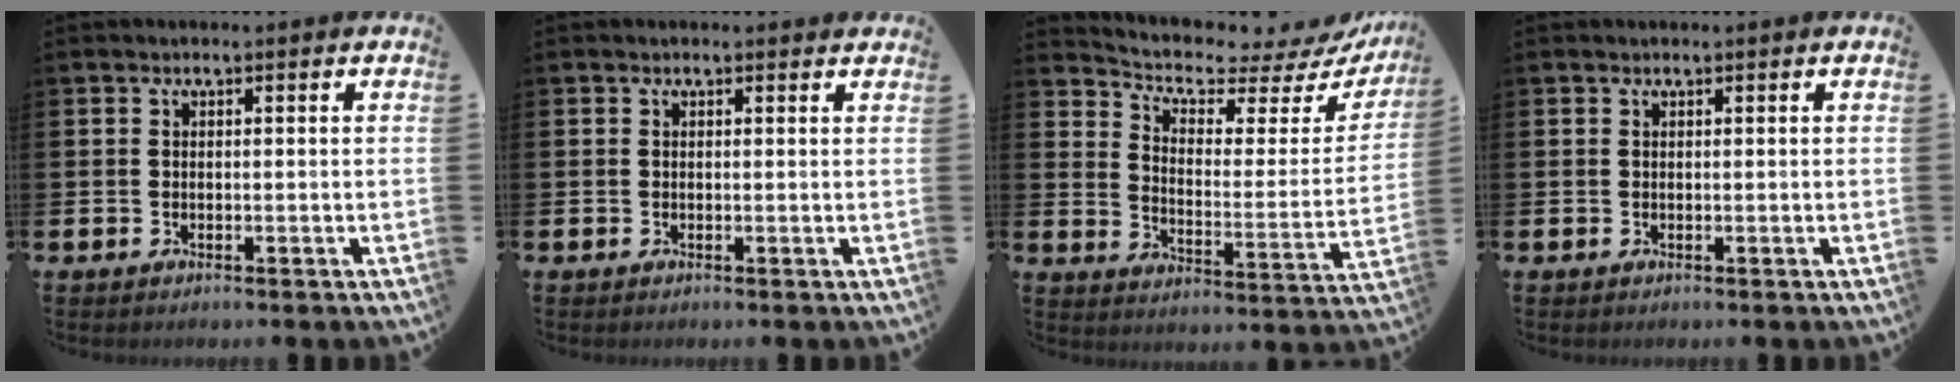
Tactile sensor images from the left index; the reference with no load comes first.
{"total": 0.0}
{"total": 5.4, "force": [4.9, 1.7, 1.3], "torque": [-0.040, -0.054, 0.073]}
{"total": 0.0}